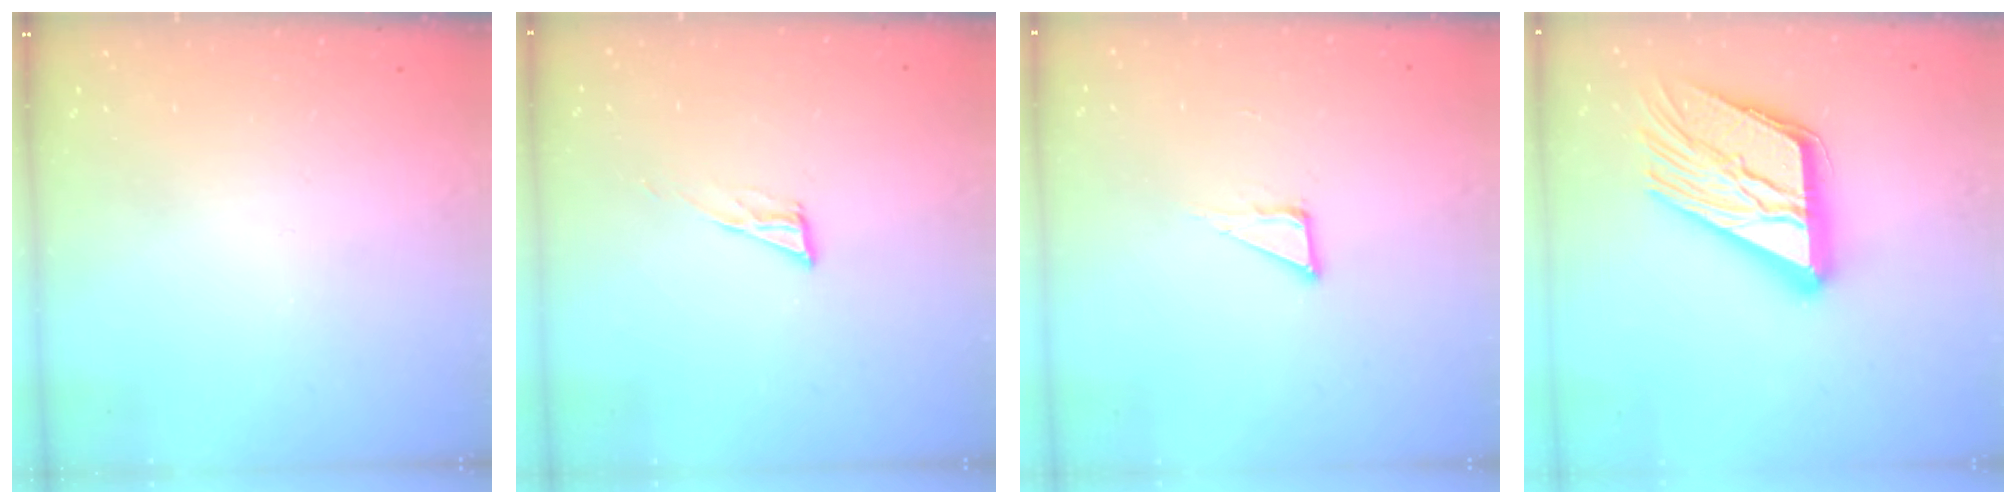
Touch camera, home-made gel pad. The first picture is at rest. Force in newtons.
{"total": 7.0, "press": 6.9, "slide": 0.9}
{"total": 6.4, "press": 6.4, "slide": 0.4}
{"total": 22.9, "press": 22.8, "slide": 2.3}